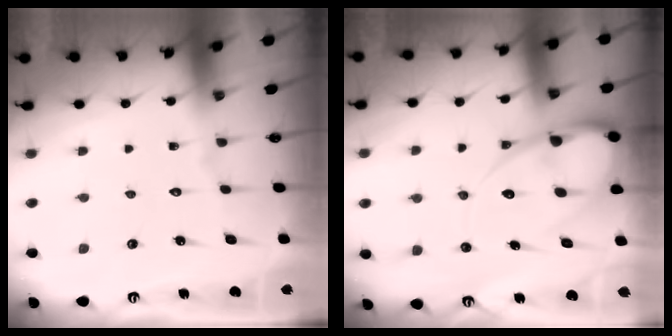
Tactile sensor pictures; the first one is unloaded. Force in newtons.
{"total": 13.3, "press": 13.3, "slide": 1.2}